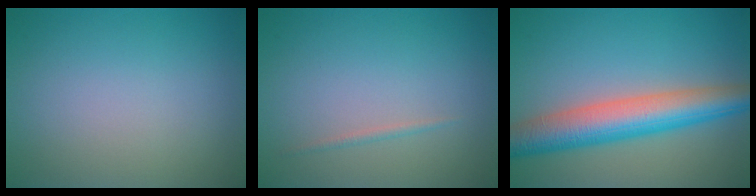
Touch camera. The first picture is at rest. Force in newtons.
{"total": 0.6, "press": 0.6, "slide": 0.1}
{"total": 7.7, "press": 7.7, "slide": 0.2}